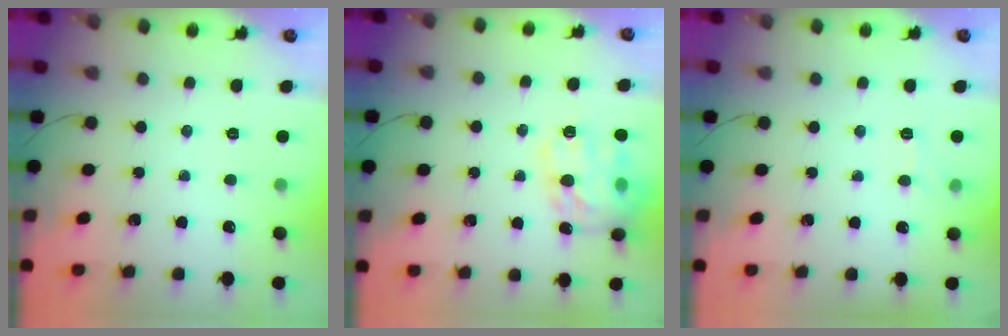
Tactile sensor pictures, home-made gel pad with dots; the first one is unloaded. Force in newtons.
{"total": 18.1, "press": 18.1, "slide": 1.6}
{"total": 5.2, "press": 5.0, "slide": 1.6}